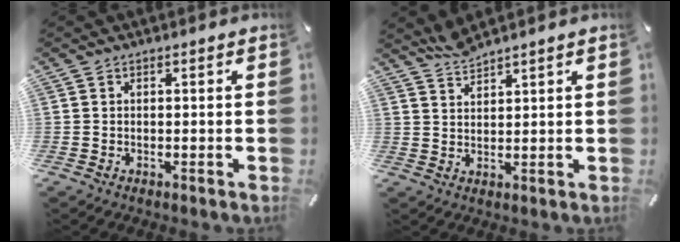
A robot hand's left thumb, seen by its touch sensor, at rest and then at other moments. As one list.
[{"total": 3.7, "force": [3.6, 0.4, 0.7], "torque": [-0.023, -0.021, 0.070]}]